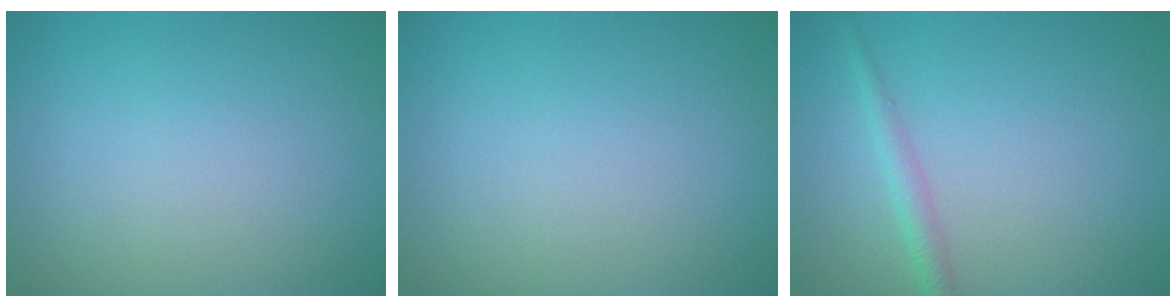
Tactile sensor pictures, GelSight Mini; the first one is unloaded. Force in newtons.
{"total": 0.0}
{"total": 1.7, "press": 1.7, "slide": 0.1}